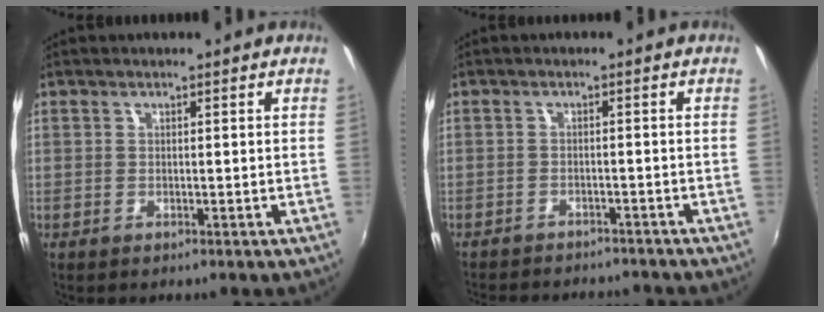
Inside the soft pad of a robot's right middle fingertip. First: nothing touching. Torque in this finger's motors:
{"motor_torque": [0.98, -1.16, 0.10, 0.05]}